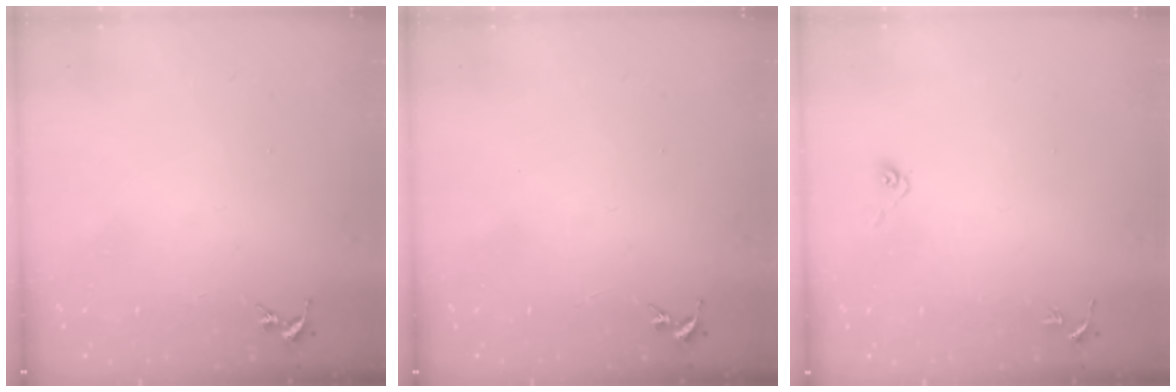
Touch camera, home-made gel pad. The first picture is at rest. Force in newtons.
{"total": 0.0}
{"total": 4.0, "press": 3.3, "slide": 2.2}